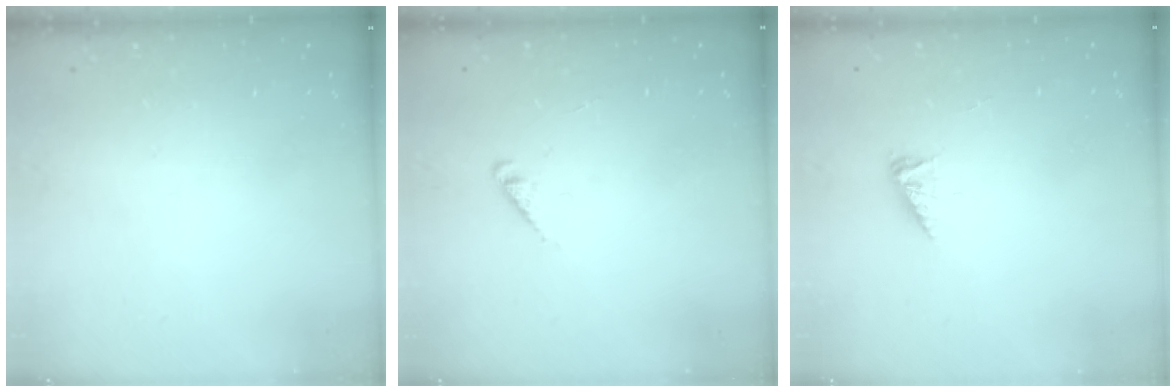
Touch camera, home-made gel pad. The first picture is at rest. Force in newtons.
{"total": 1.8, "press": 1.8, "slide": 0.3}
{"total": 2.5, "press": 2.5, "slide": 0.4}